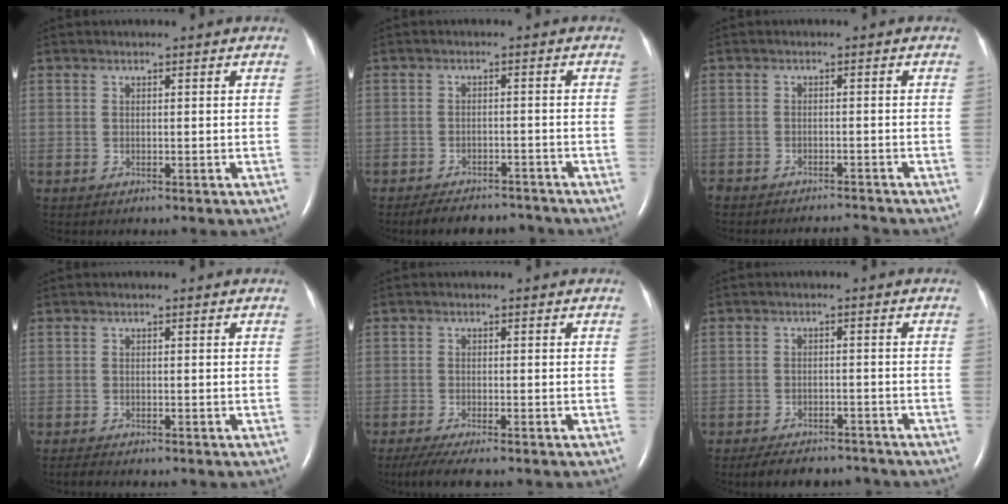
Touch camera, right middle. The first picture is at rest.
{"total": 6.9, "force": [-6.4, 2.1, 1.5], "torque": [-0.020, 0.002, -0.091]}
{"total": 4.2, "force": [-4.2, -0.1, 0.2], "torque": [-0.002, -0.010, -0.067]}
{"total": 1.1, "force": [-1.0, 0.1, 0.5], "torque": [-0.018, -0.005, -0.017]}
{"total": 5.1, "force": [-3.9, 0.5, 3.2], "torque": [-0.057, -0.014, -0.064]}
{"total": 7.9, "force": [-7.0, 2.7, 2.3], "torque": [-0.031, -0.001, -0.097]}